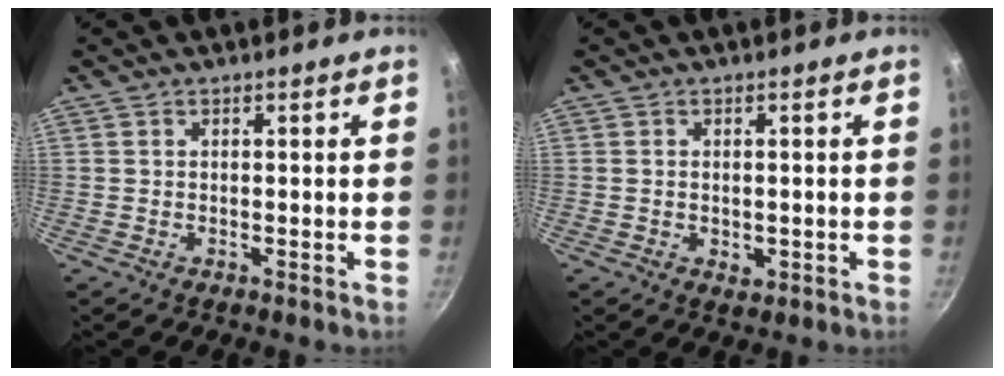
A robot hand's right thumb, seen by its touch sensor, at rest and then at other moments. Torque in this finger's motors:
{"motor_torque": [-0.15, 0.04, -0.36, 0.34, 0.03]}